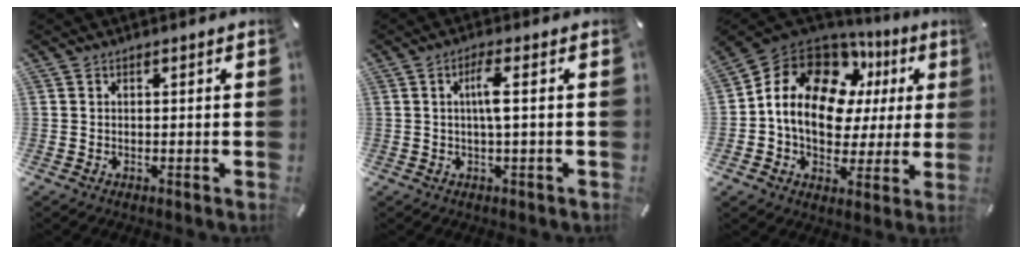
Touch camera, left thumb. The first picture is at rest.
{"total": 5.3, "force": [0.5, 0.6, 5.3], "torque": [-0.103, 0.000, 0.004]}
{"total": 16.4, "force": [4.9, 12.0, 10.1], "torque": [-0.177, -0.025, 0.086]}